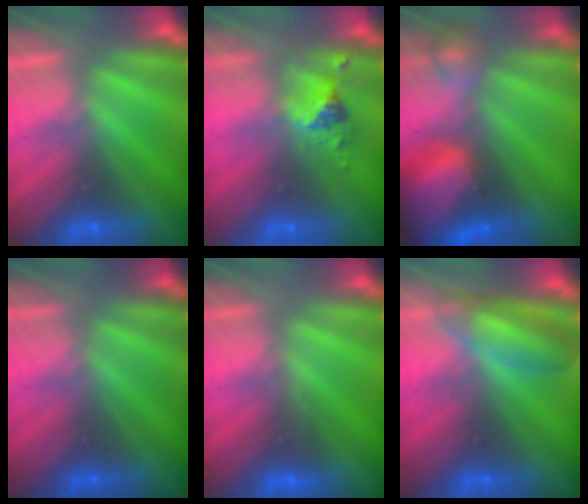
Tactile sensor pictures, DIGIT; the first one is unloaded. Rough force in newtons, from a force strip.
{"total": 2.5}
{"total": 9.6}
{"total": 2.4}
{"total": 2.7}
{"total": 4.8}